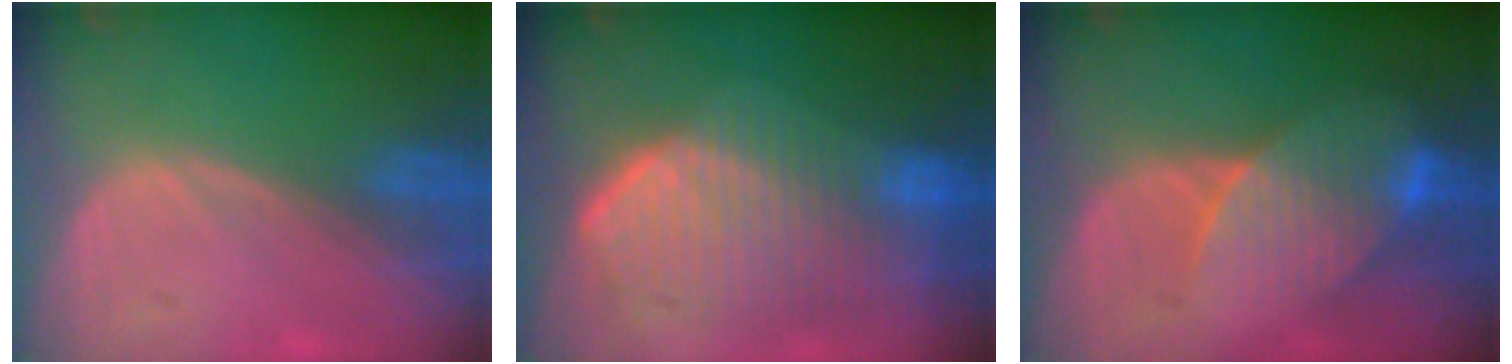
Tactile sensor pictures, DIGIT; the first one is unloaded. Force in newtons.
{"total": 10.8, "press": 9.4, "slide": 5.3}
{"total": 8.3, "press": 7.6, "slide": 3.4}